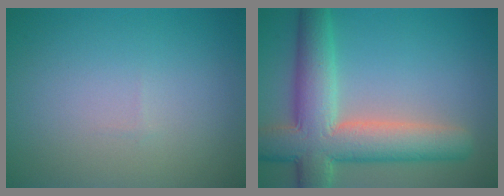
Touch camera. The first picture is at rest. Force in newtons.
{"total": 9.3, "press": 9.3, "slide": 0.6}